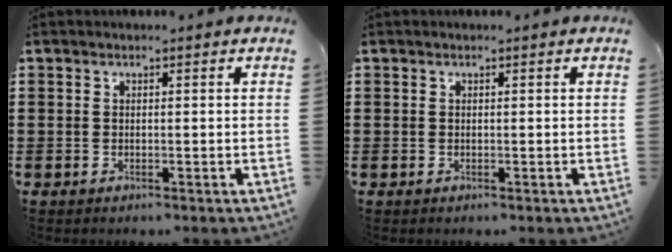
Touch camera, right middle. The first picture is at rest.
{"total": 0.0}